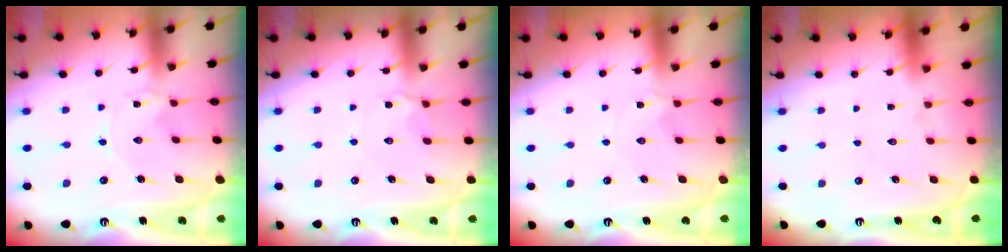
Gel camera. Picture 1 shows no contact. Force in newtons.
{"total": 5.4, "press": 5.3, "slide": 0.8}
{"total": 1.3, "press": 1.2, "slide": 0.4}
{"total": 1.5, "press": 1.5, "slide": 0.1}